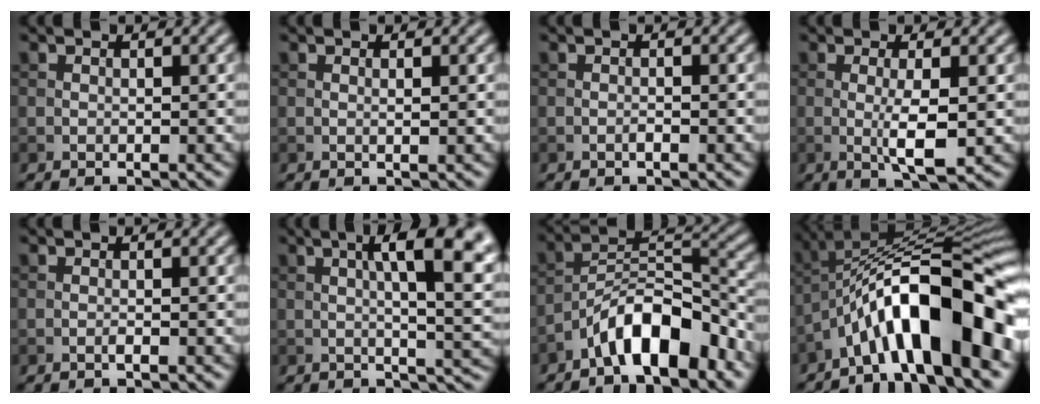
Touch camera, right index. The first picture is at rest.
{"total": 0.8, "force": [0.2, 0.2, 0.7], "torque": [-0.010, 0.002, 0.002]}
{"total": 0.6, "force": [-0.4, 0.1, 0.5], "torque": [-0.010, 0.001, -0.008]}
{"total": 3.7, "force": [-0.3, 0.6, 3.7], "torque": [-0.068, -0.005, -0.002]}
{"total": 0.7, "force": [-0.3, 0.1, 0.6], "torque": [-0.013, 0.000, -0.007]}
{"total": 11.2, "force": [2.8, 3.5, 10.3], "torque": [-0.121, 0.011, 0.034]}
{"total": 8.0, "force": [-5.2, 2.6, 5.4], "torque": [-0.087, 0.017, -0.093]}
{"total": 13.0, "force": [-5.5, 3.3, 11.4], "torque": [-0.174, 0.017, -0.086]}